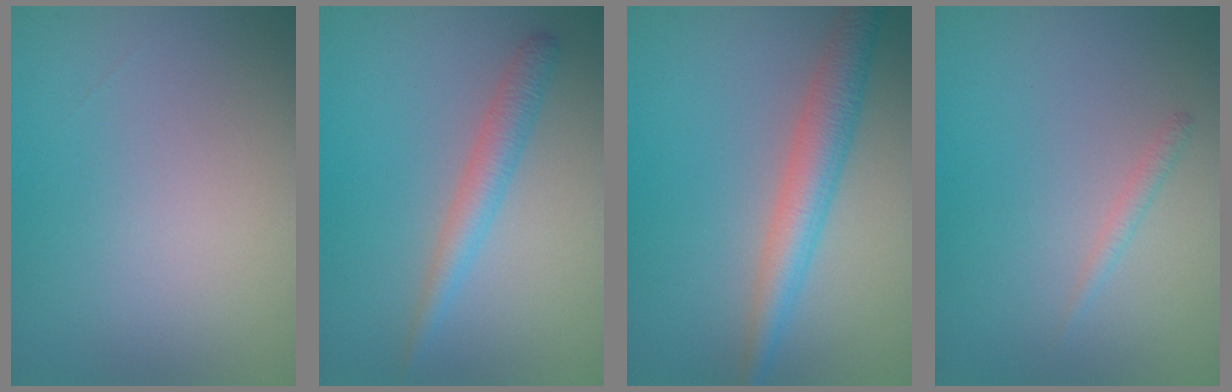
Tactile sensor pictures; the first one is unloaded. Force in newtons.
{"total": 2.5, "press": 2.5, "slide": 0.0}
{"total": 4.2, "press": 4.2, "slide": 0.0}
{"total": 0.9, "press": 0.9, "slide": 0.0}